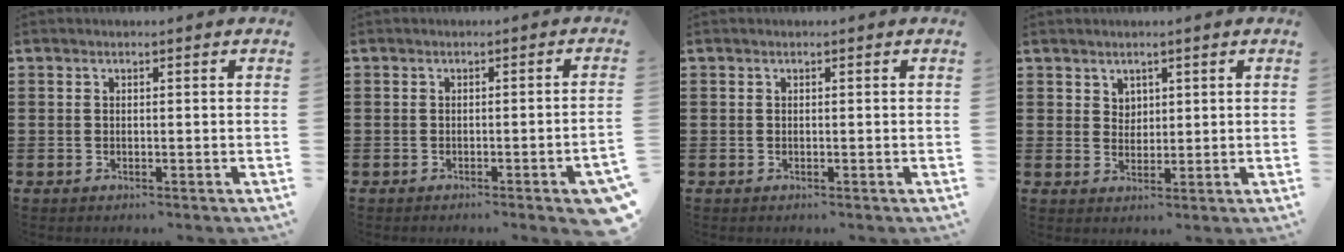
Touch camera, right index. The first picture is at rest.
{"total": 2.0, "force": [-1.1, -0.3, 1.6], "torque": [-0.026, -0.003, -0.020]}
{"total": 0.0}
{"total": 2.4, "force": [1.6, 1.7, 0.2], "torque": [-0.011, 0.008, 0.031]}